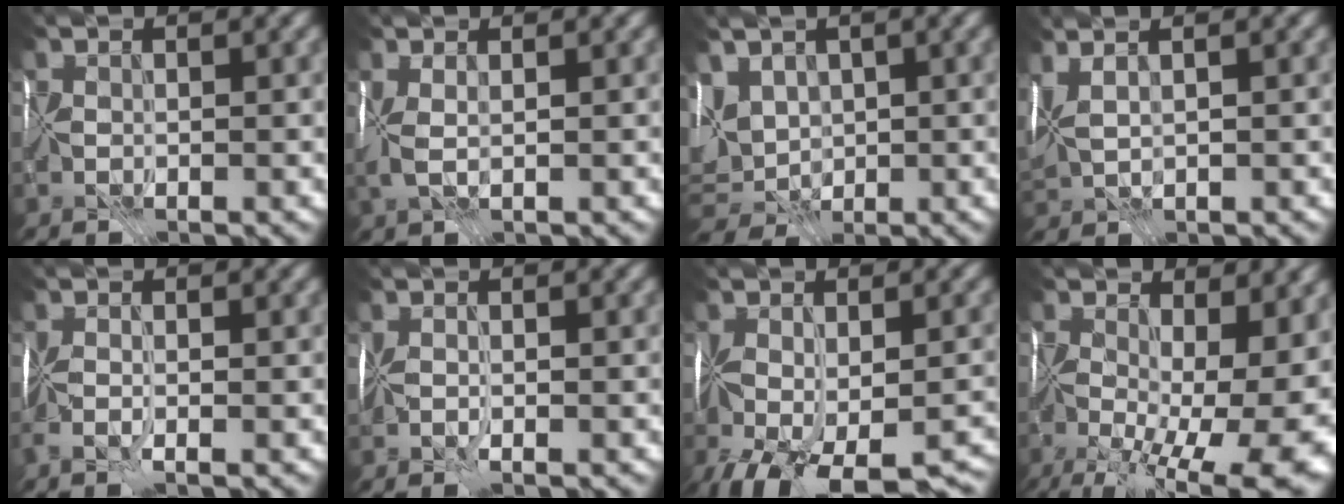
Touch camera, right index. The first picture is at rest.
{"total": 2.1, "force": [0.7, 0.8, 1.8], "torque": [-0.049, 0.008, 0.008]}
{"total": 6.4, "force": [1.5, 4.8, 3.9], "torque": [-0.083, 0.007, 0.030]}
{"total": 4.3, "force": [2.1, 1.9, 3.2], "torque": [-0.077, 0.024, 0.046]}
{"total": 2.8, "force": [-1.4, 0.9, 2.3], "torque": [-0.045, -0.003, -0.033]}
{"total": 2.0, "force": [-0.7, 0.9, 1.6], "torque": [-0.031, -0.003, -0.016]}
{"total": 14.9, "force": [-8.8, 7.8, 9.2], "torque": [-0.170, -0.058, -0.093]}
{"total": 18.1, "force": [-3.8, 8.8, 15.4], "torque": [-0.224, -0.033, -0.015]}